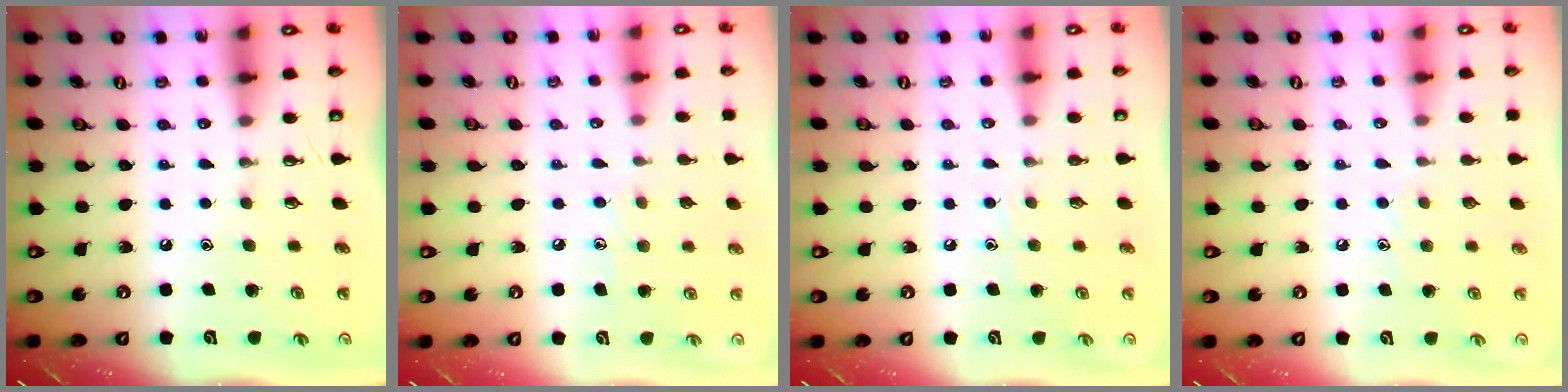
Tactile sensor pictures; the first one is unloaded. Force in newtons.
{"total": 5.2, "press": 5.2, "slide": 0.4}
{"total": 4.6, "press": 4.5, "slide": 0.5}
{"total": 7.2, "press": 7.2, "slide": 0.6}